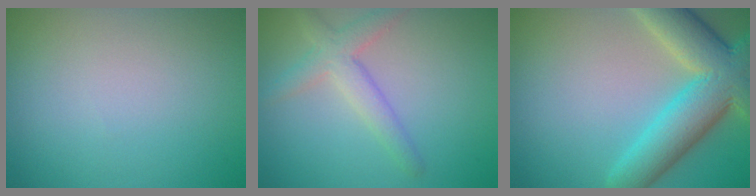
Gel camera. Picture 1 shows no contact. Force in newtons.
{"total": 3.2, "press": 3.2, "slide": 0.1}
{"total": 9.2, "press": 9.2, "slide": 0.4}